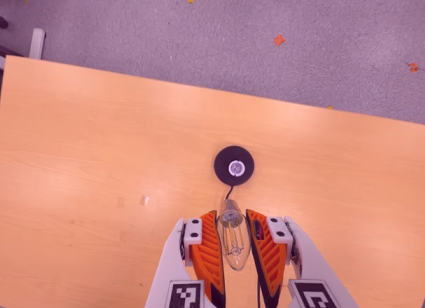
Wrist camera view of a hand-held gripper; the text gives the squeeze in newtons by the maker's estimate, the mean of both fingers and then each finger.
{"total": 18.0, "left": 18.9, "right": 17.1}